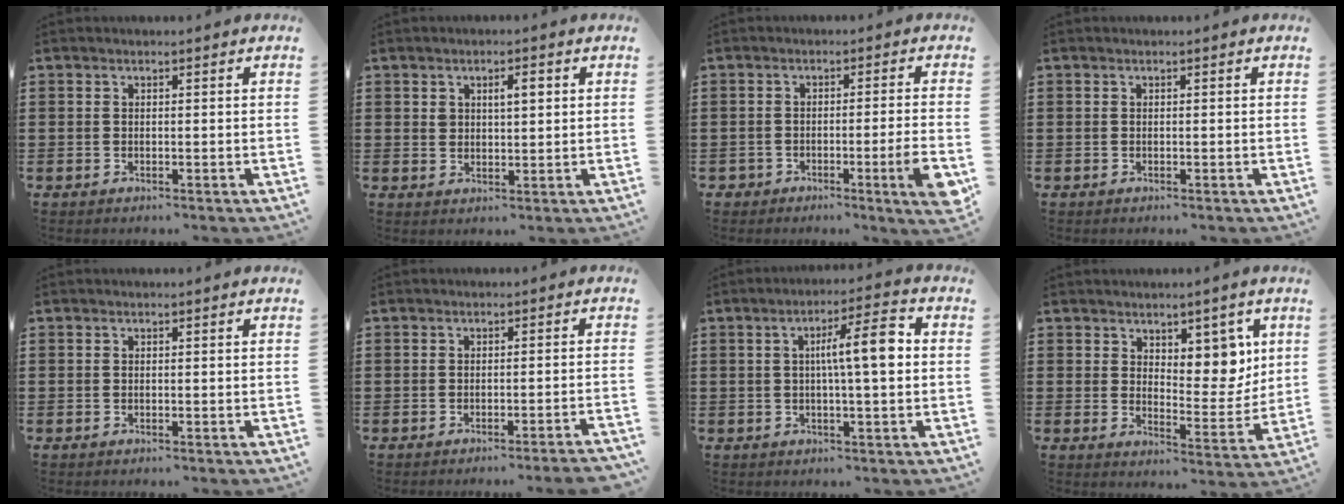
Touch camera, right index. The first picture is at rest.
{"total": 2.7, "force": [0.9, 1.3, 2.1], "torque": [-0.037, 0.003, 0.013]}
{"total": 5.1, "force": [-2.5, 0.7, 4.3], "torque": [-0.061, -0.010, -0.042]}
{"total": 0.0}
{"total": 0.0}
{"total": 1.8, "force": [-1.5, -0.5, 0.9], "torque": [-0.015, -0.002, -0.030]}
{"total": 7.3, "force": [0.6, 1.0, 7.2], "torque": [-0.117, -0.001, 0.001]}
{"total": 6.4, "force": [4.0, 3.8, 3.3], "torque": [-0.056, -0.012, 0.068]}